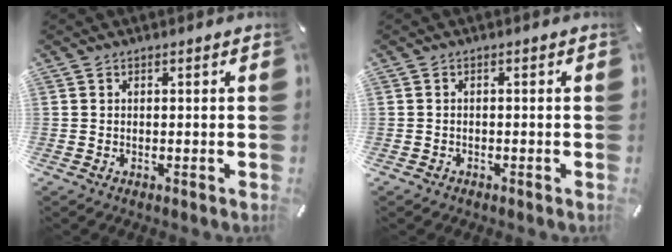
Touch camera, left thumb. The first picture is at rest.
{"total": 0.8, "force": [-0.6, 0.5, 0.1], "torque": [-0.003, 0.003, -0.015]}